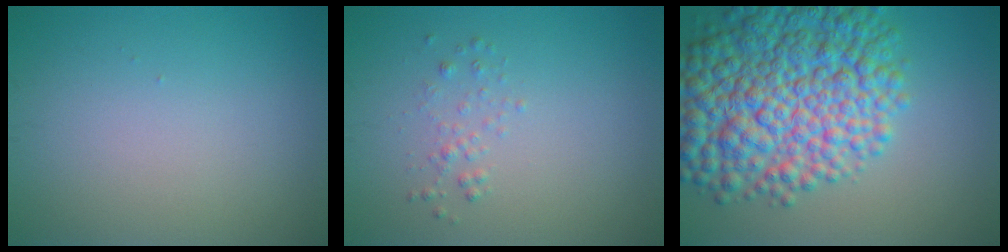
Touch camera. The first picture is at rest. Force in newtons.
{"total": 1.0, "press": 1.0, "slide": 0.0}
{"total": 12.1, "press": 12.1, "slide": 0.4}